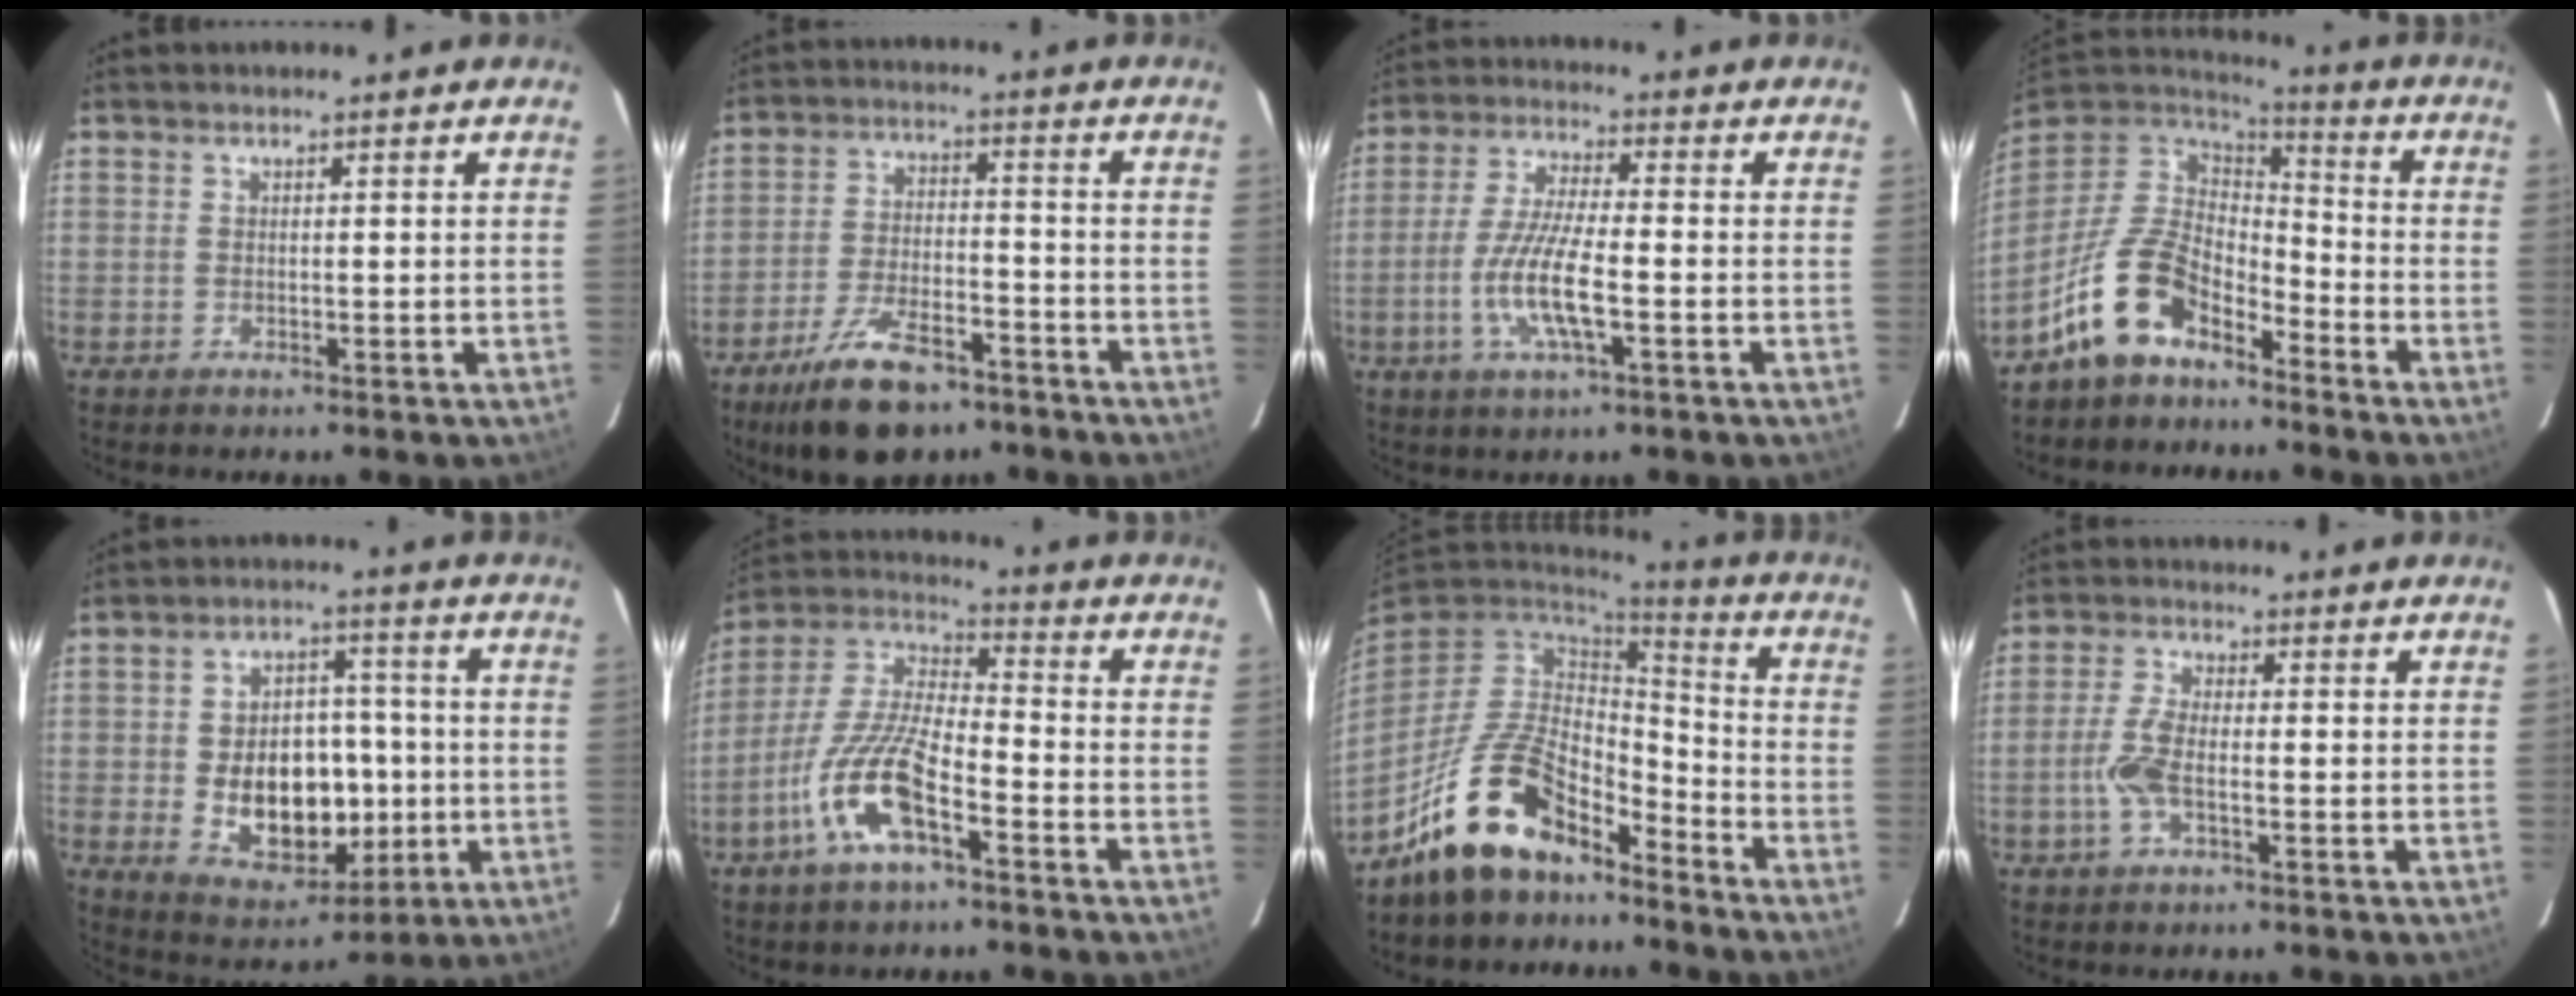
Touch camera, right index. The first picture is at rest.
{"total": 13.9, "force": [-9.8, 5.7, 8.0], "torque": [-0.170, -0.009, -0.162]}
{"total": 10.3, "force": [-3.1, 2.0, 9.6], "torque": [-0.197, -0.006, -0.061]}
{"total": 13.5, "force": [-8.4, 7.3, 7.6], "torque": [-0.165, 0.011, -0.155]}
{"total": 15.0, "force": [-2.2, 10.4, 10.6], "torque": [-0.205, 0.012, -0.007]}
{"total": 13.8, "force": [-6.9, 4.1, 11.2], "torque": [-0.241, -0.005, -0.138]}
{"total": 15.5, "force": [-11.2, 7.1, 8.0], "torque": [-0.174, 0.015, -0.193]}
{"total": 5.5, "force": [-1.8, 1.7, 4.9], "torque": [-0.112, 0.003, -0.039]}